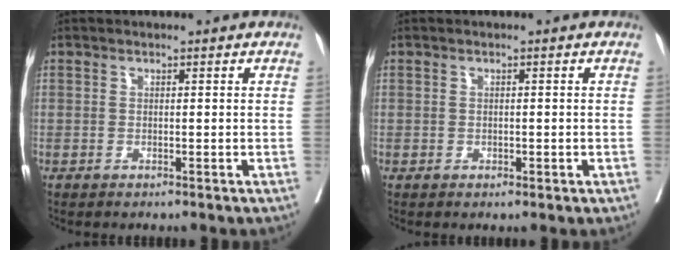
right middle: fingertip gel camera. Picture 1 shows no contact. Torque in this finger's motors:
{"motor_torque": [-0.42, 0.12, 0.01, 0.01]}